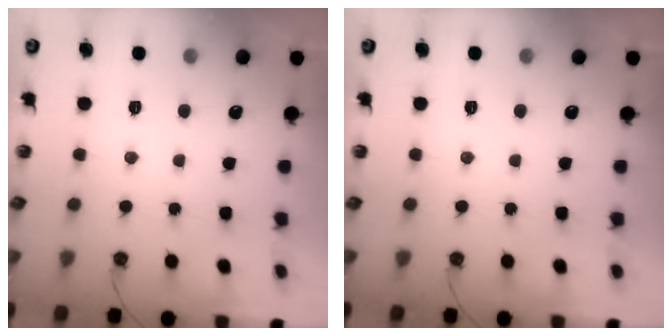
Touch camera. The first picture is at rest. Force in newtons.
{"total": 0.0}